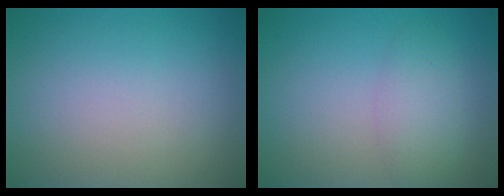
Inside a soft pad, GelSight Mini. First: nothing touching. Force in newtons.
{"total": 1.8, "press": 1.8, "slide": 0.2}